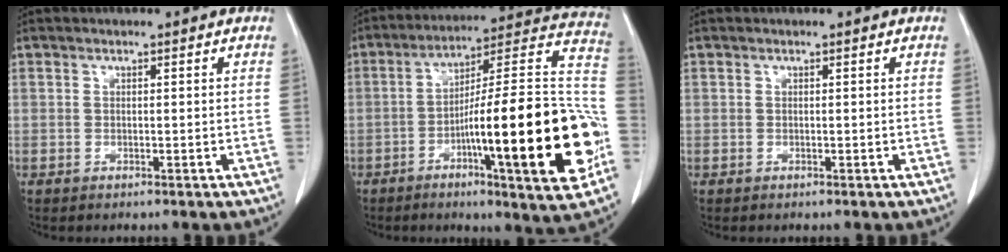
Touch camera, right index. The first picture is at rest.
{"total": 26.2, "force": [-7.1, 2.0, 25.2], "torque": [-0.310, 0.006, -0.110]}
{"total": 0.0}